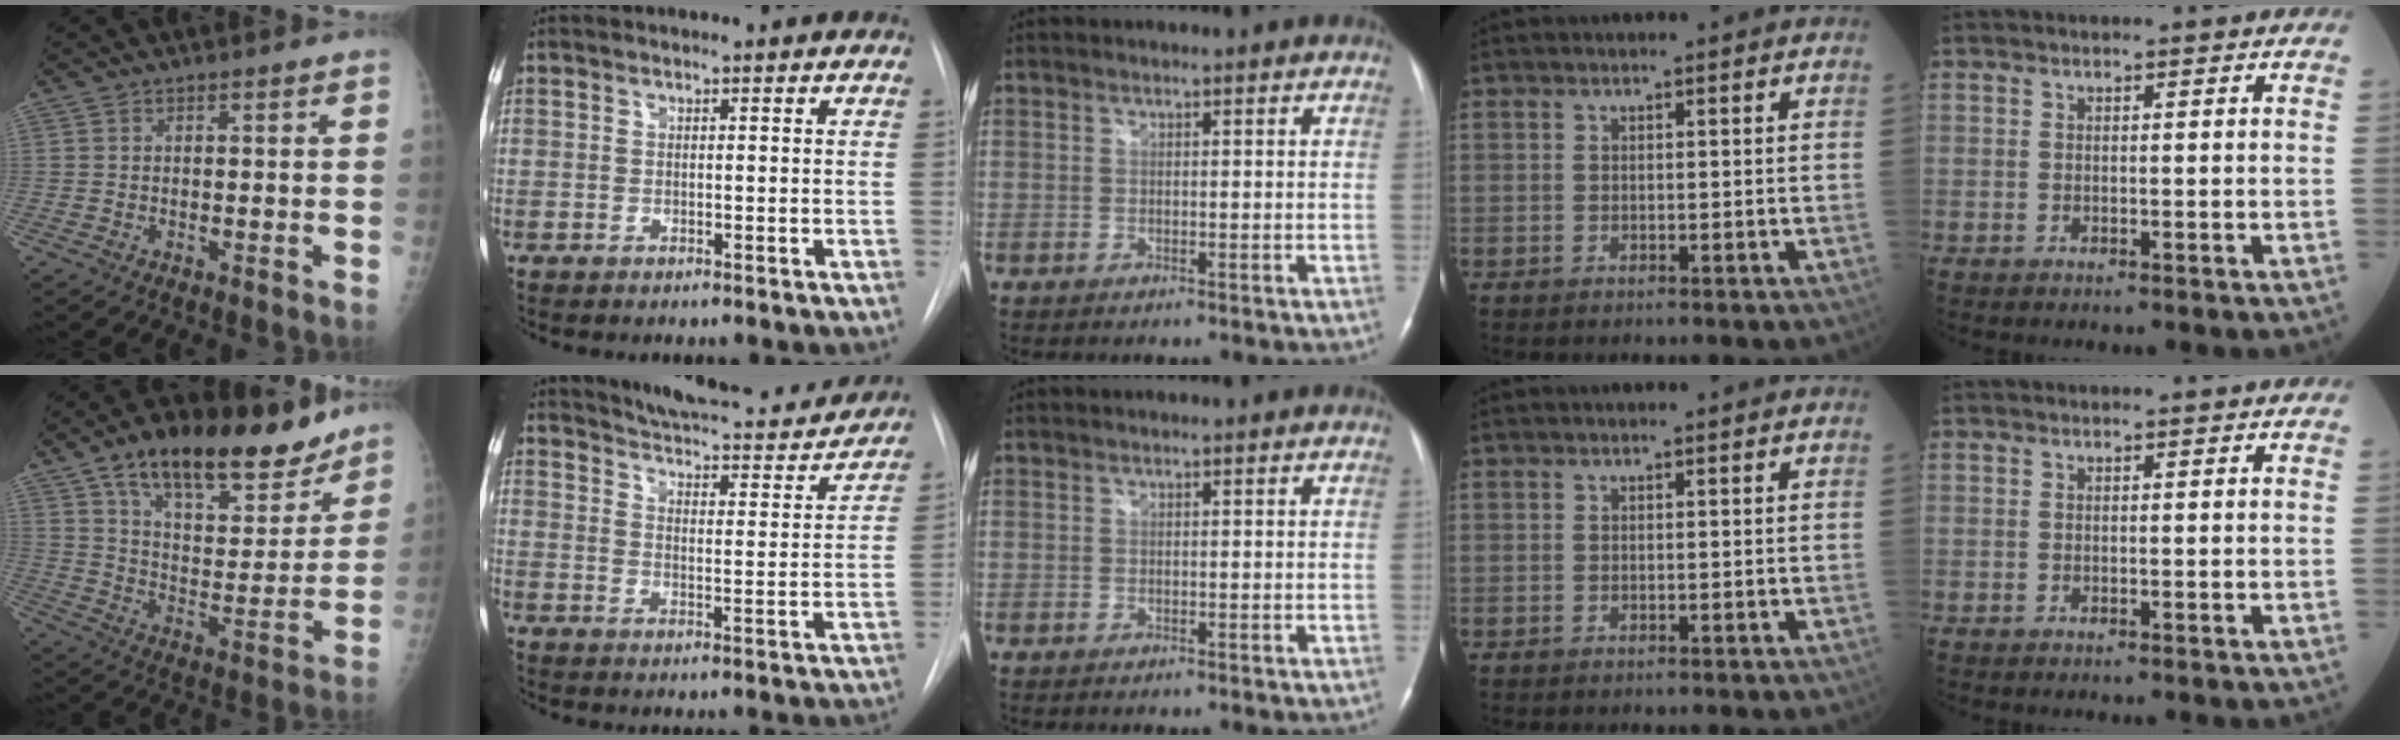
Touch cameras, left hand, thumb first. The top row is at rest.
{"thumb": {"total": 22.3, "force": [15.6, 9.4, 12.9], "torque": [-0.157, -0.059, 0.251]}, "index": {"total": 19.0, "force": [17.6, 3.6, 6.1], "torque": [-0.081, -0.027, 0.221]}}